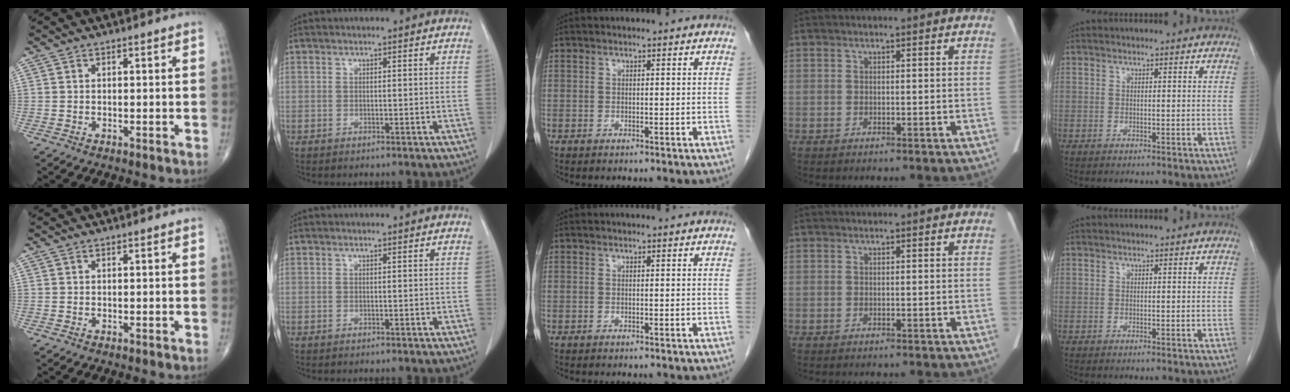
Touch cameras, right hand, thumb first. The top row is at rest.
{}